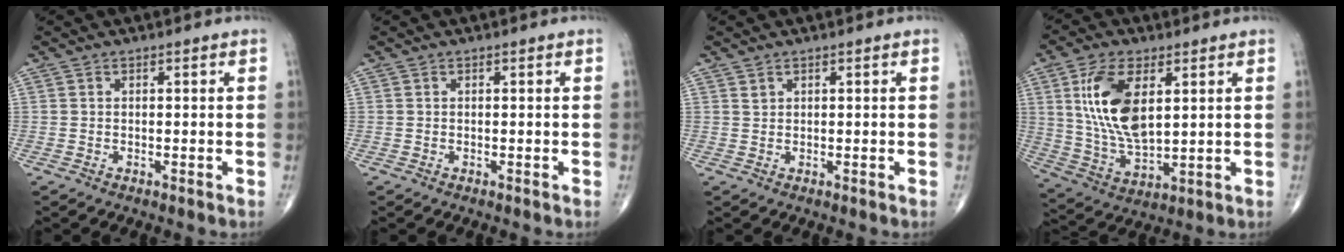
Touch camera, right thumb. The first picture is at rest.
{"total": 0.0}
{"total": 0.7, "force": [0.6, 0.4, 0.2], "torque": [0.002, -0.004, 0.009]}
{"total": 14.7, "force": [4.2, 7.2, 12.2], "torque": [-0.233, -0.020, 0.088]}